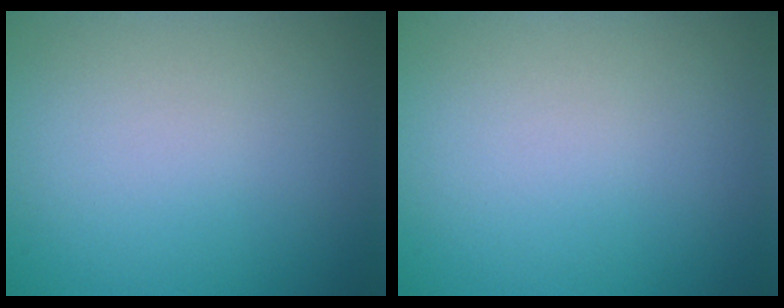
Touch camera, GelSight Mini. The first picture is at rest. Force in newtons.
{"total": 0.0}